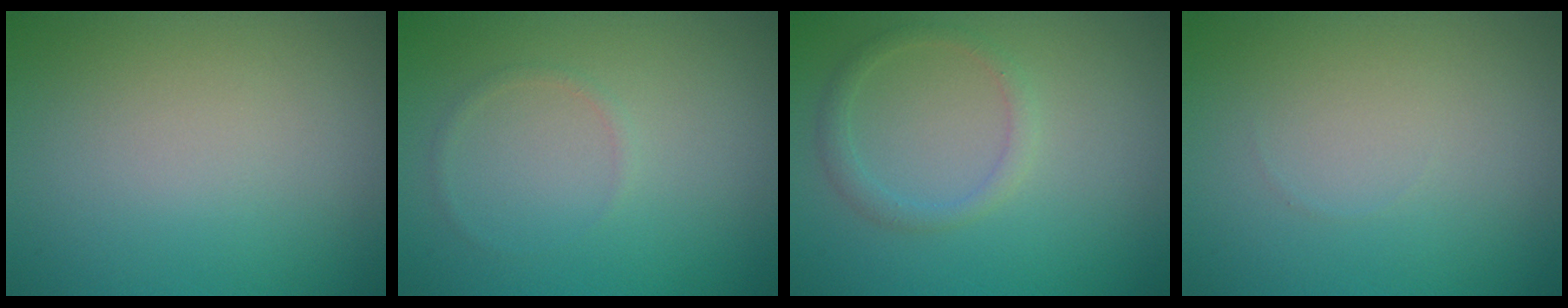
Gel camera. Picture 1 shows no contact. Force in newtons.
{"total": 0.6, "press": 0.6, "slide": 0.1}
{"total": 1.7, "press": 1.7, "slide": 0.2}
{"total": 0.0}